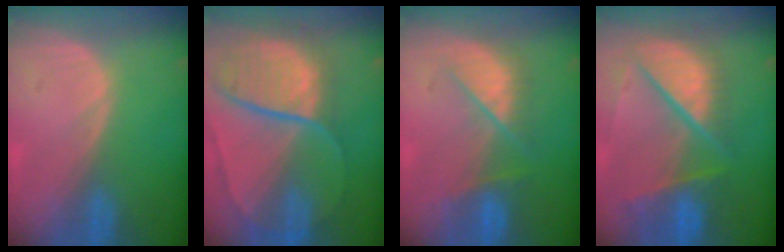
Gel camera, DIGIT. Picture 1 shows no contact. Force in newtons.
{"total": 10.7, "press": 9.0, "slide": 5.9}
{"total": 5.6, "press": 5.6, "slide": 0.9}
{"total": 11.0, "press": 9.2, "slide": 6.1}